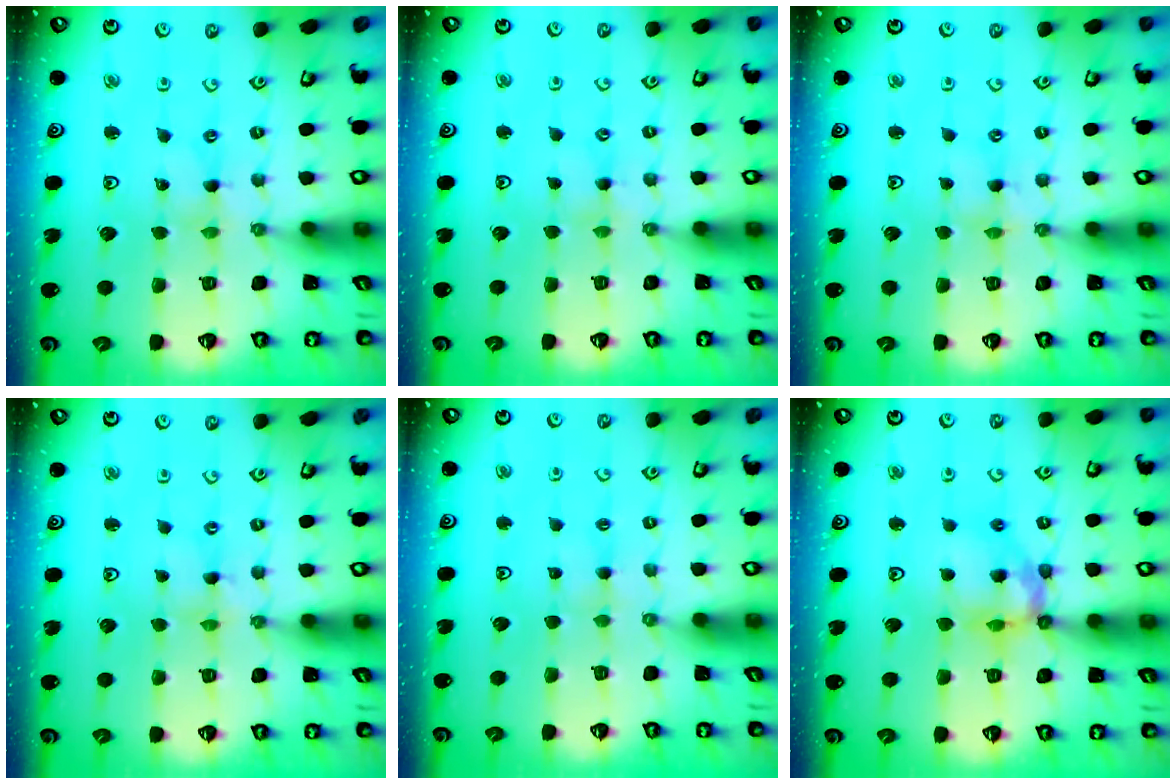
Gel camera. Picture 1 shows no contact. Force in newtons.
{"total": 1.3, "press": 1.2, "slide": 0.3}
{"total": 1.0, "press": 0.9, "slide": 0.2}
{"total": 0.0}
{"total": 1.6, "press": 1.6, "slide": 0.3}
{"total": 12.1, "press": 12.0, "slide": 1.4}